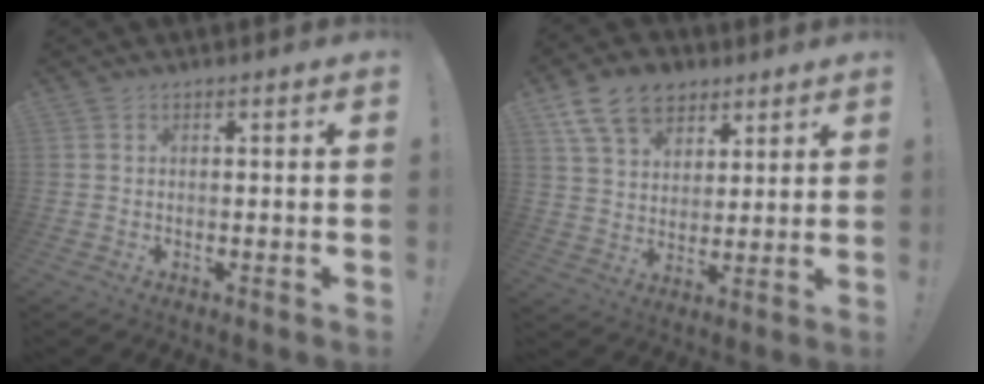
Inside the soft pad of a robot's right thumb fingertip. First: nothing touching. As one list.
[{"total": 14.0, "force": [8.2, 9.6, 6.0], "torque": [-0.094, -0.042, 0.157]}]